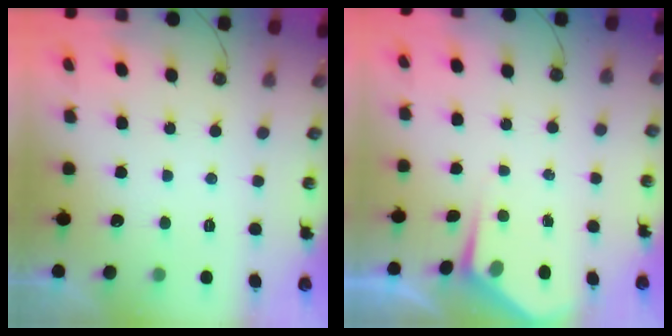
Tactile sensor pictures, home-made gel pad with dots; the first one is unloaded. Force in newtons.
{"total": 3.4, "press": 3.4, "slide": 0.4}